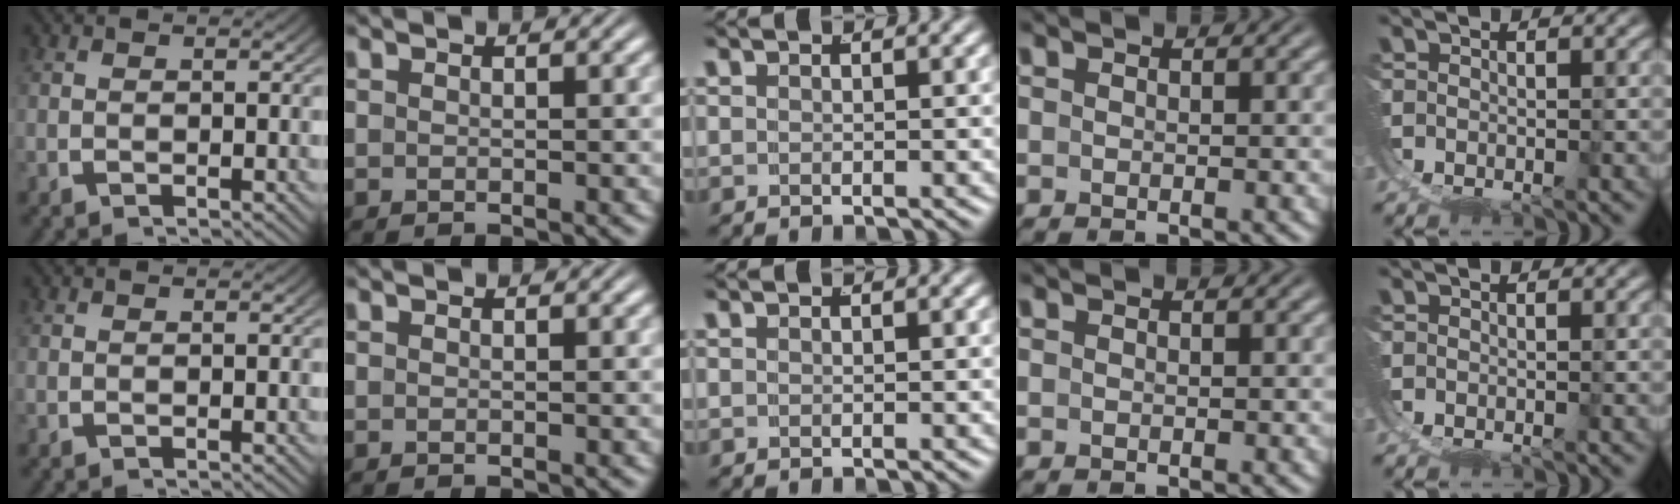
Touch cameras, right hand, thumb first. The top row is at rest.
{}